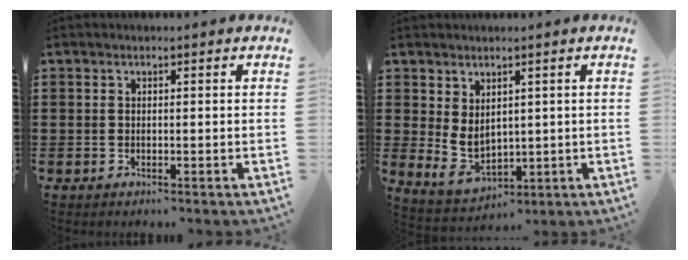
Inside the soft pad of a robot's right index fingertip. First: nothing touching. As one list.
[{"total": 4.3, "force": [1.5, 3.2, 2.6], "torque": [-0.073, -0.002, 0.027]}]